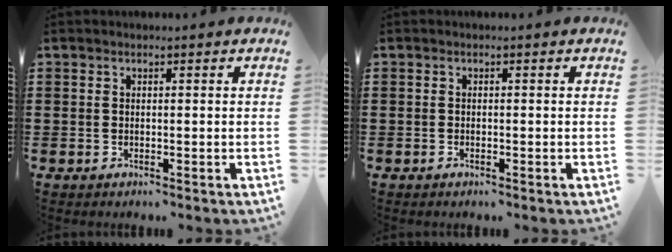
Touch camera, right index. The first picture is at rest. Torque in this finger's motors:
{"motor_torque": [-0.92, 1.22, -0.01, 0.00]}